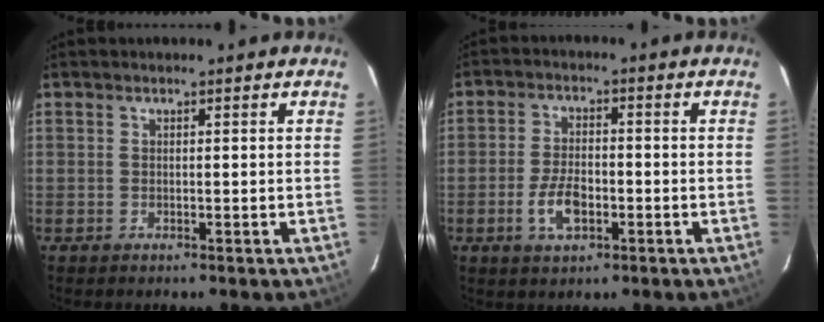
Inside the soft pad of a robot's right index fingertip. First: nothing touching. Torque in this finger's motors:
{"motor_torque": [1.14, -0.43, 0.35, 0.05]}